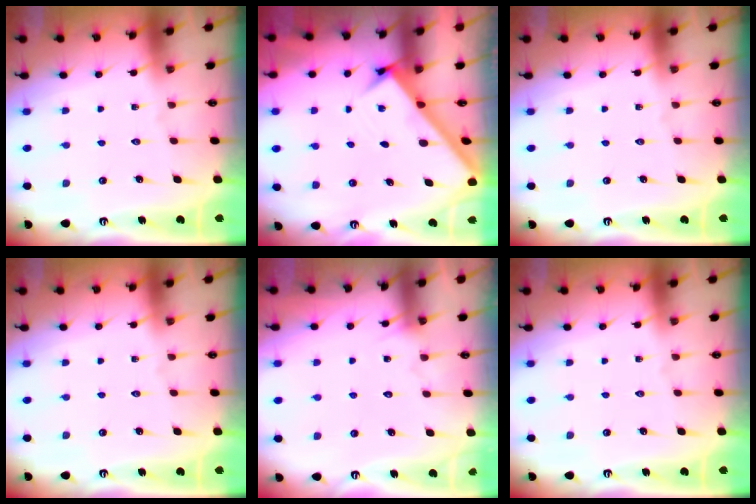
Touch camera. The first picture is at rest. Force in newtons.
{"total": 2.9, "press": 2.9, "slide": 0.4}
{"total": 0.0}
{"total": 0.0}
{"total": 5.6, "press": 5.5, "slide": 0.4}
{"total": 0.0}